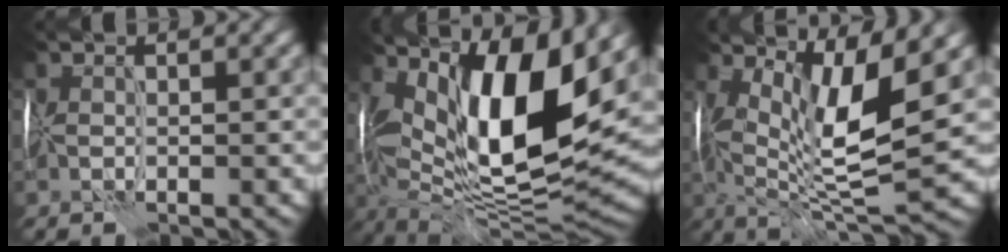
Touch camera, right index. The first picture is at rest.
{"total": 15.0, "force": [4.9, 5.4, 13.2], "torque": [-0.227, -0.004, 0.085]}
{"total": 9.4, "force": [2.4, 2.5, 8.8], "torque": [-0.163, -0.010, 0.047]}